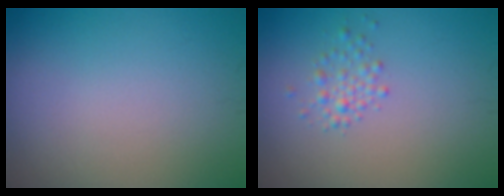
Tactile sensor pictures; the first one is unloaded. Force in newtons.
{"total": 1.7, "press": 1.7, "slide": 0.0}